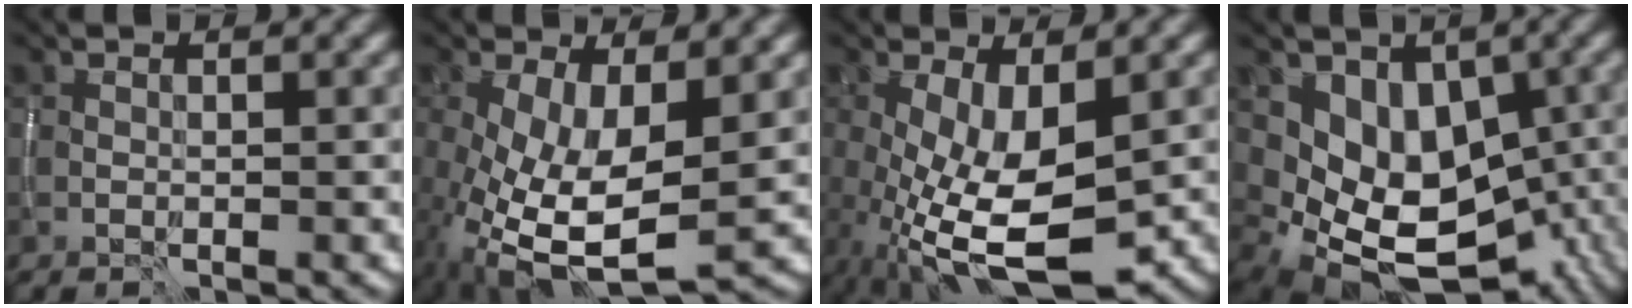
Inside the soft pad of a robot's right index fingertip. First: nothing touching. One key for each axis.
{"total": 10.0, "fx": -1.8, "fy": 4.4, "fz": 8.8, "tx": -0.183, "ty": -0.022, "tz": -0.024}
{"total": 8.6, "fx": -2.1, "fy": 3.1, "fz": 7.7, "tx": -0.162, "ty": -0.018, "tz": -0.031}
{"total": 10.8, "fx": -1.0, "fy": 8.5, "fz": 6.6, "tx": -0.080, "ty": -0.013, "tz": 0.011}